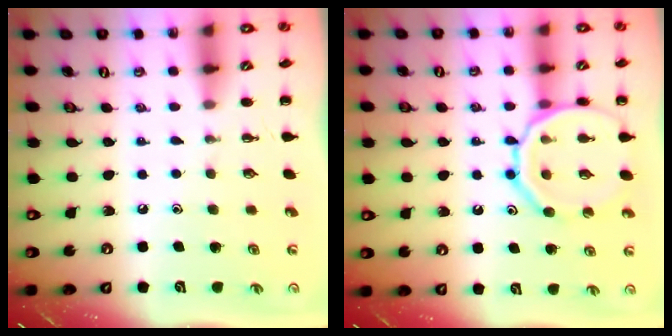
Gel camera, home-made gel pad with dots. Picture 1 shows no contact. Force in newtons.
{"total": 15.5, "press": 15.4, "slide": 1.7}